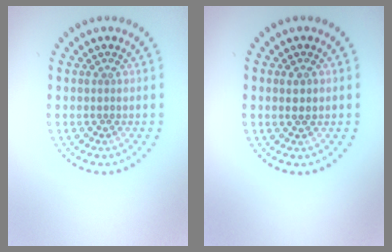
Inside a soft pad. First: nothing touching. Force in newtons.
{"total": 1.1, "press": 1.0, "slide": 0.2}